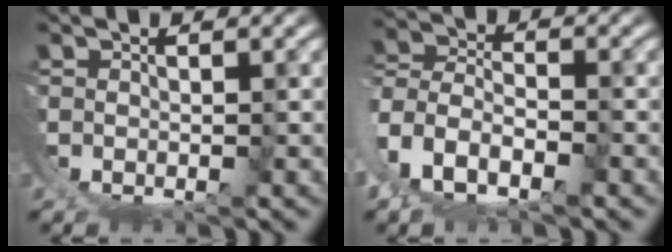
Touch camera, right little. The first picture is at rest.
{"total": 9.1, "force": [2.2, 7.5, 4.6], "torque": [-0.139, -0.019, 0.025]}